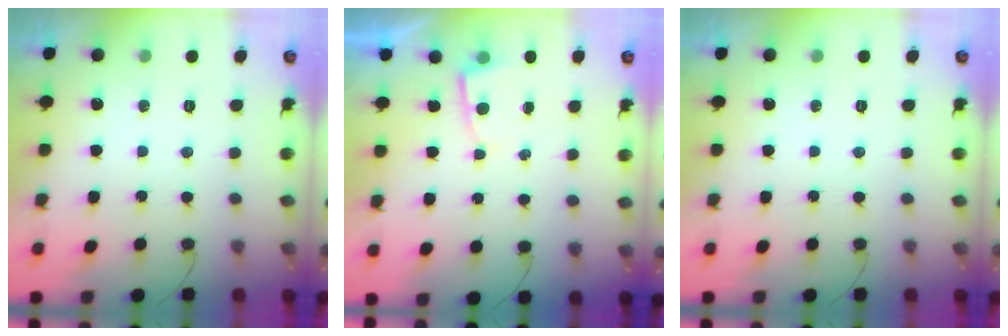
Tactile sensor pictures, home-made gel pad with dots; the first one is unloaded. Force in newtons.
{"total": 2.8, "press": 2.8, "slide": 0.2}
{"total": 0.0}